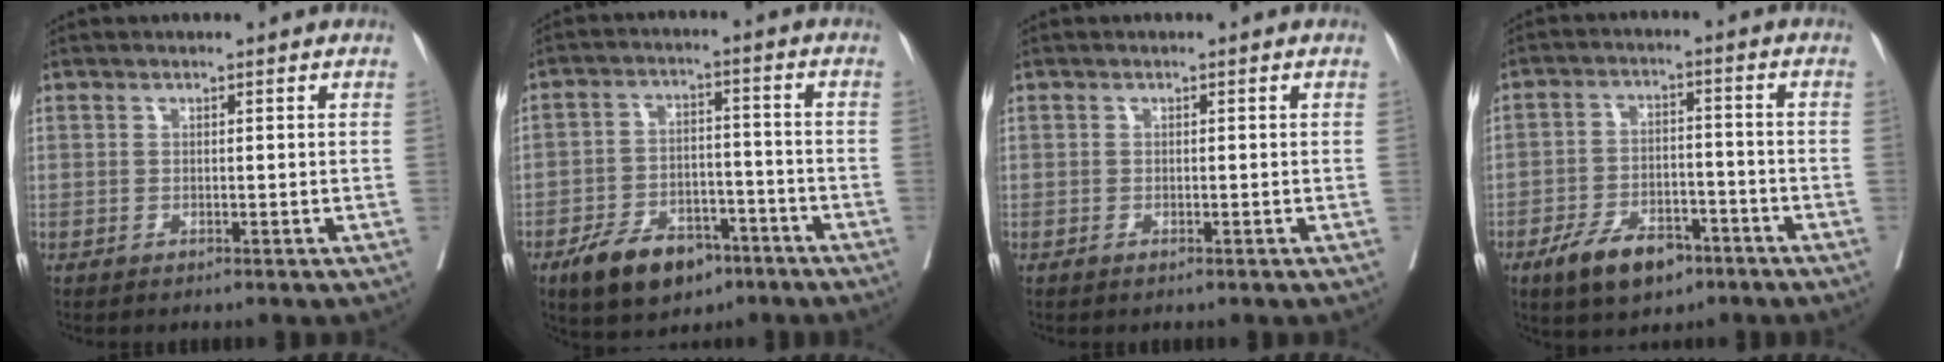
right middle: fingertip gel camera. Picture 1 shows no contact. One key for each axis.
{"total": 10.4, "fx": -6.6, "fy": 5.4, "fz": 5.9, "tx": -0.101, "ty": 0.003, "tz": -0.104}
{"total": 0.5, "fx": -0.3, "fy": 0.1, "fz": 0.4, "tx": -0.008, "ty": -0.002, "tz": -0.004}
{"total": 8.9, "fx": -5.6, "fy": 4.2, "fz": 5.4, "tx": -0.096, "ty": -0.001, "tz": -0.093}